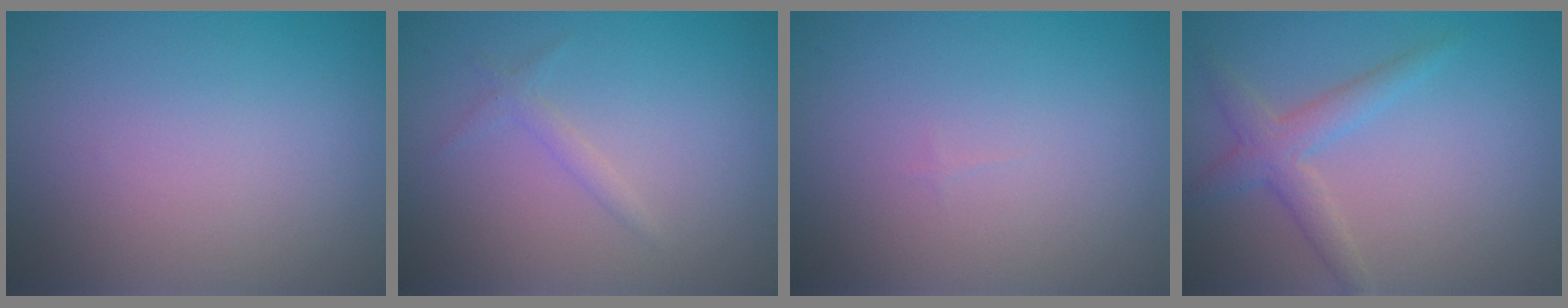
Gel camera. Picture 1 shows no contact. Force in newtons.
{"total": 1.1, "press": 1.1, "slide": 0.1}
{"total": 0.0}
{"total": 2.8, "press": 2.8, "slide": 0.1}